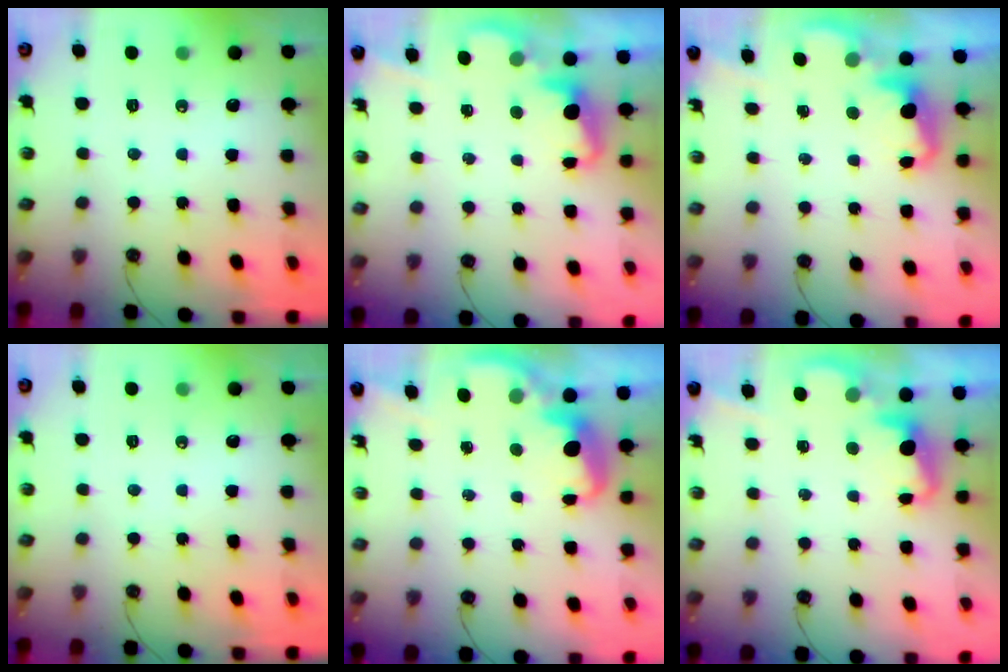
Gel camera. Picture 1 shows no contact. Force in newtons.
{"total": 2.3, "press": 2.3, "slide": 0.6}
{"total": 2.3, "press": 2.2, "slide": 0.7}
{"total": 0.0}
{"total": 2.5, "press": 2.5, "slide": 0.4}
{"total": 2.3, "press": 2.3, "slide": 0.6}